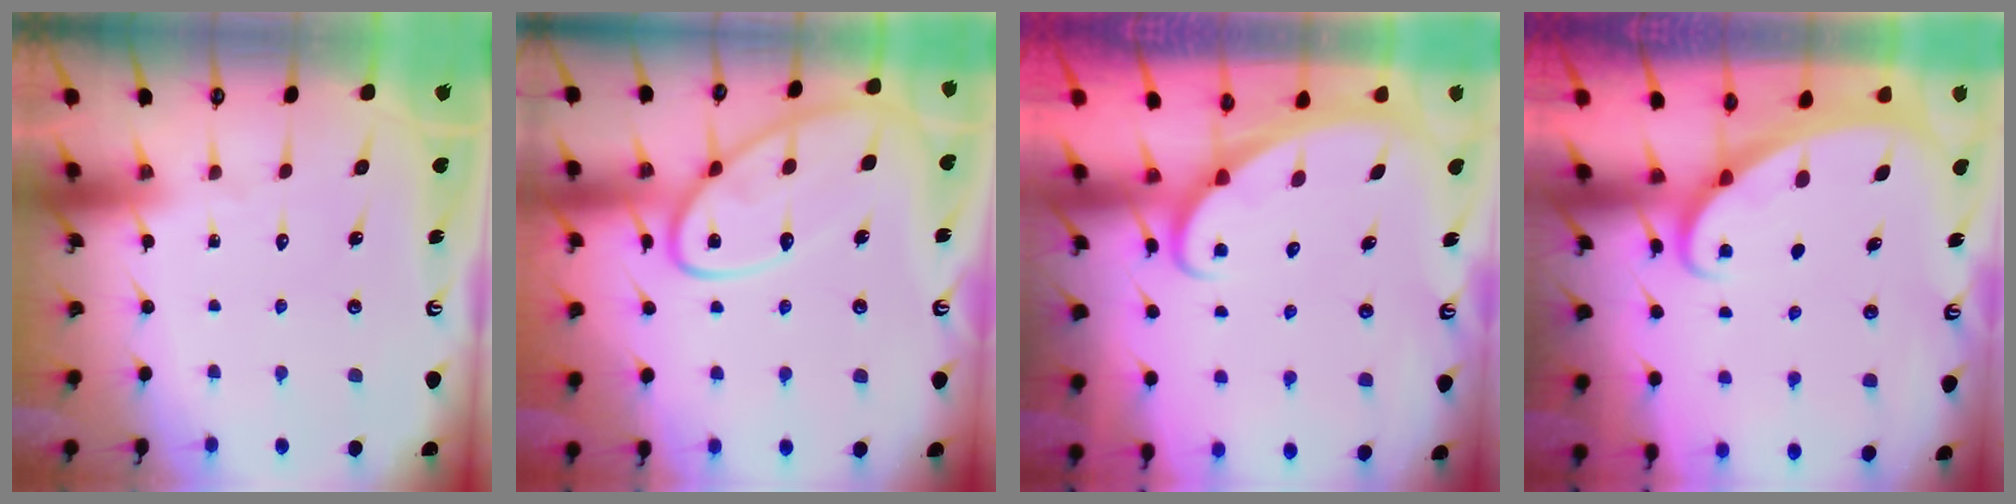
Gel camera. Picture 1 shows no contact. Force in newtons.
{"total": 13.0, "press": 13.0, "slide": 1.2}
{"total": 2.5, "press": 2.4, "slide": 0.2}
{"total": 1.8, "press": 1.8, "slide": 0.1}